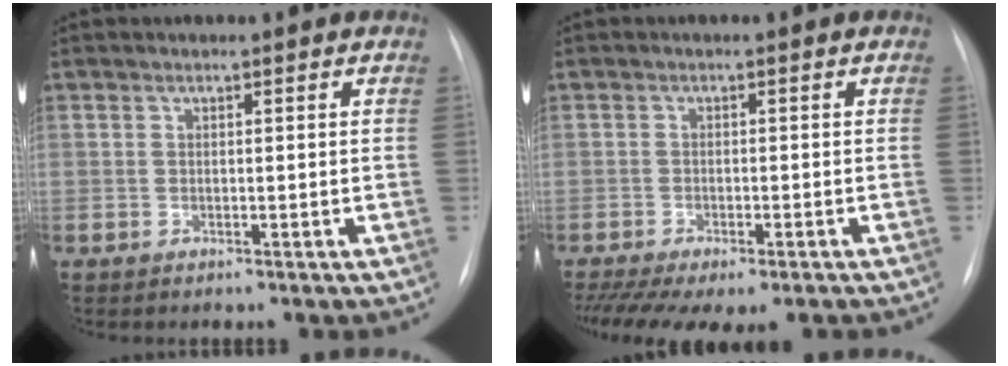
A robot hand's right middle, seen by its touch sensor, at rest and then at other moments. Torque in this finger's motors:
{"motor_torque": [1.07, -1.06, 0.24, 0.11]}